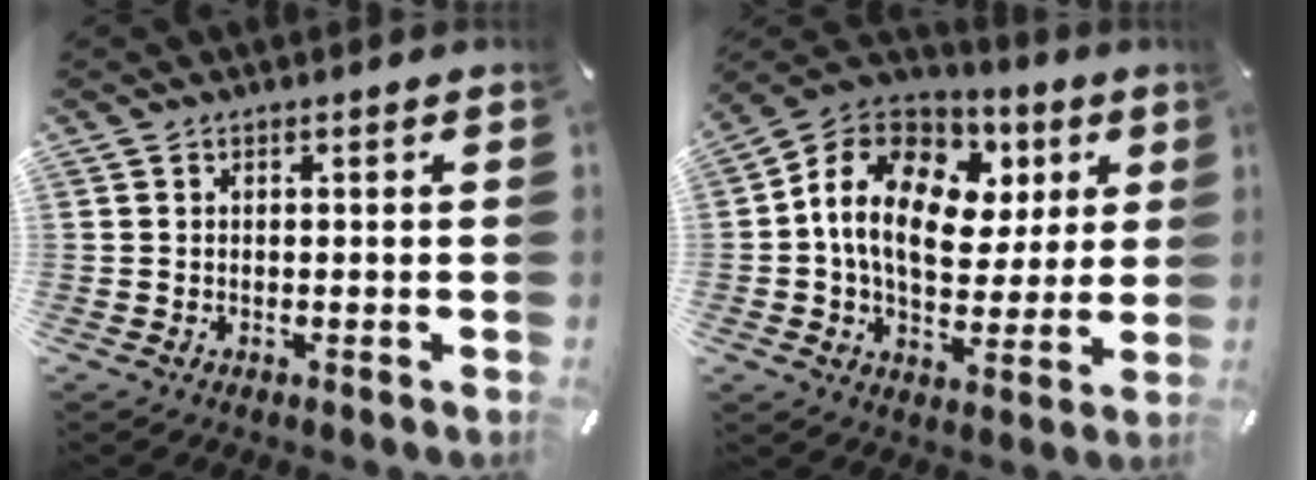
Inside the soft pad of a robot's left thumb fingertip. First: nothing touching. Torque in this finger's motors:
{"motor_torque": [2.41, 2.60, 2.28, -0.48, 0.22]}